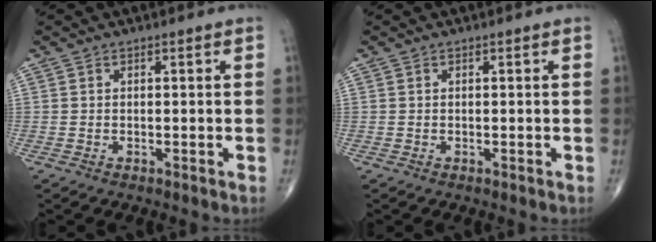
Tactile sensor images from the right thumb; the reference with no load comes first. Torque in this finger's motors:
{"motor_torque": [0.00, 0.00, -0.06, 0.07, 0.02]}